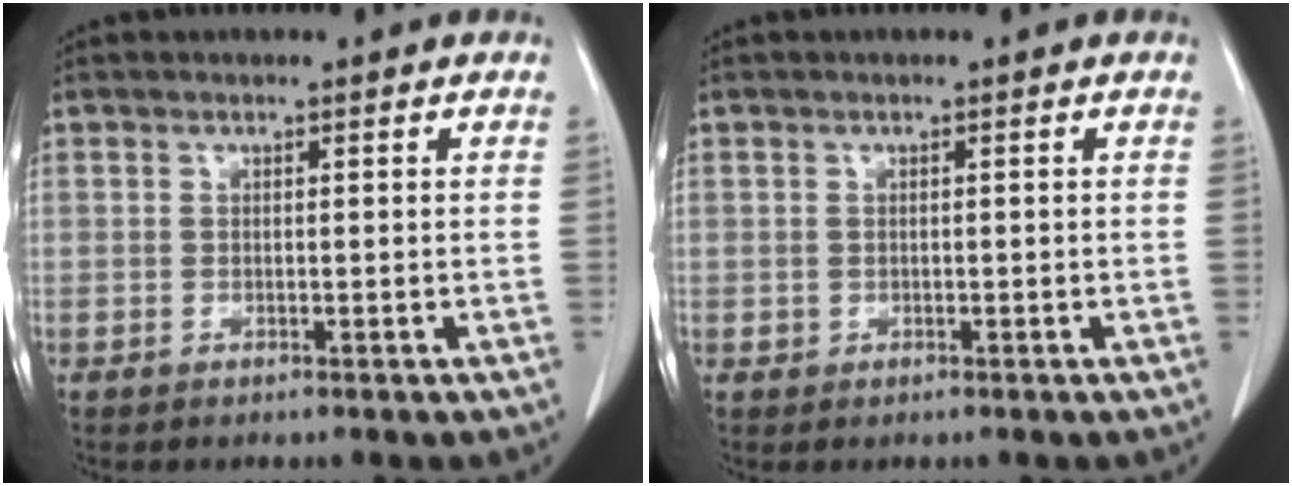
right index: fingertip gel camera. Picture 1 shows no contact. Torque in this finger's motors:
{"motor_torque": [-0.03, 0.06, -0.10, -0.10]}